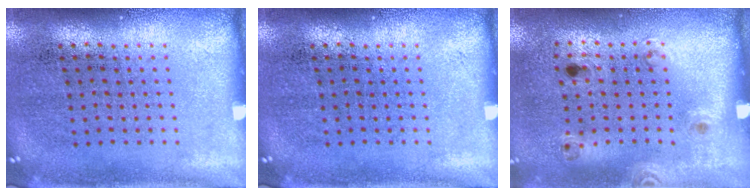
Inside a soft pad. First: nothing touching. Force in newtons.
{"total": 0.0}
{"total": 1.3, "press": 0.7, "slide": 1.1}